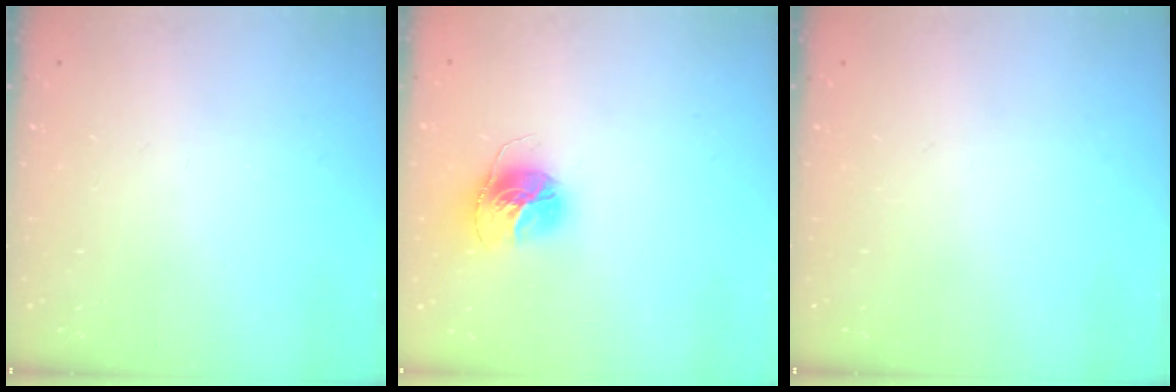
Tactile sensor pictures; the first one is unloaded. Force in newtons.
{"total": 13.9, "press": 13.8, "slide": 1.4}
{"total": 0.0}